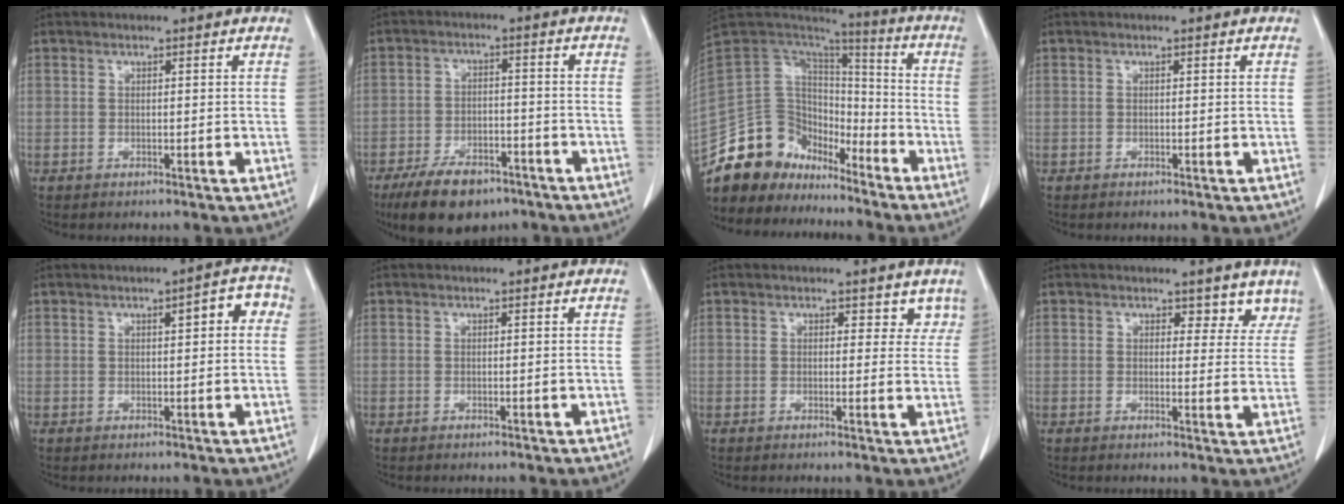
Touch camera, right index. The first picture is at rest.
{"total": 10.0, "force": [-7.2, 4.6, 5.2], "torque": [-0.087, -0.004, -0.119]}
{"total": 14.4, "force": [-11.9, 7.8, 2.2], "torque": [-0.038, 0.084, -0.218]}
{"total": 0.0}
{"total": 4.4, "force": [1.1, 1.1, 4.1], "torque": [-0.050, 0.020, 0.011]}
{"total": 0.0}
{"total": 3.3, "force": [2.6, 1.9, 0.8], "torque": [0.022, -0.004, 0.022]}
{"total": 4.7, "force": [4.0, 2.3, 1.0], "torque": [0.021, -0.012, 0.037]}